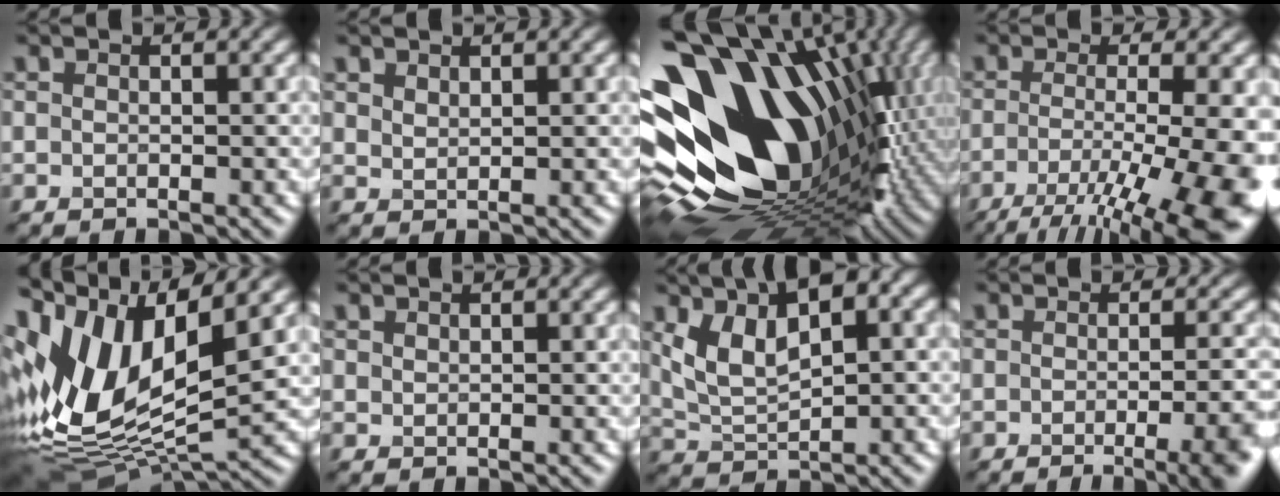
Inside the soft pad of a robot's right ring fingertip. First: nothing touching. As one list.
[{"total": 1.1, "force": [1.0, 0.4, 0.3], "torque": [-0.010, -0.001, 0.022]}, {"total": 19.4, "force": [2.0, 13.6, 13.7], "torque": [-0.249, -0.026, 0.062]}, {"total": 13.5, "force": [-6.2, 4.0, 11.3], "torque": [-0.169, -0.018, -0.083]}, {"total": 14.2, "force": [3.4, 7.3, 11.7], "torque": [-0.256, 0.007, 0.060]}, {"total": 0.5, "force": [0.5, 0.2, 0.0], "torque": [-0.002, -0.001, 0.012]}, {"total": 8.7, "force": [3.4, 4.1, 6.9], "torque": [-0.133, 0.013, 0.059]}, {"total": 8.3, "force": [-2.9, 3.1, 7.1], "torque": [-0.049, -0.001, -0.030]}]